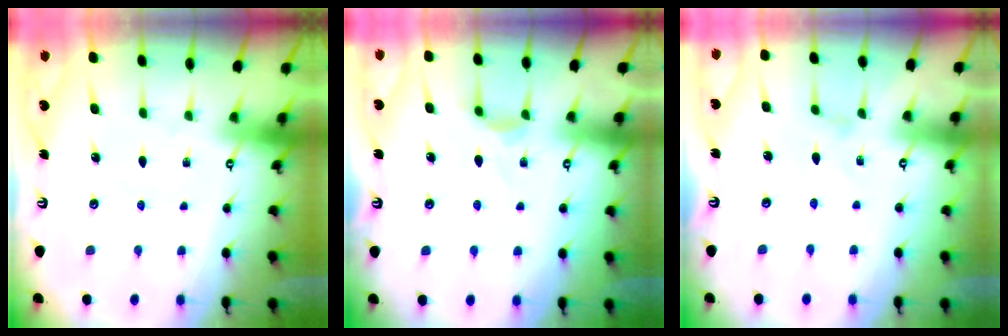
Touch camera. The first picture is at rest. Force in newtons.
{"total": 3.5, "press": 3.5, "slide": 0.5}
{"total": 0.0}